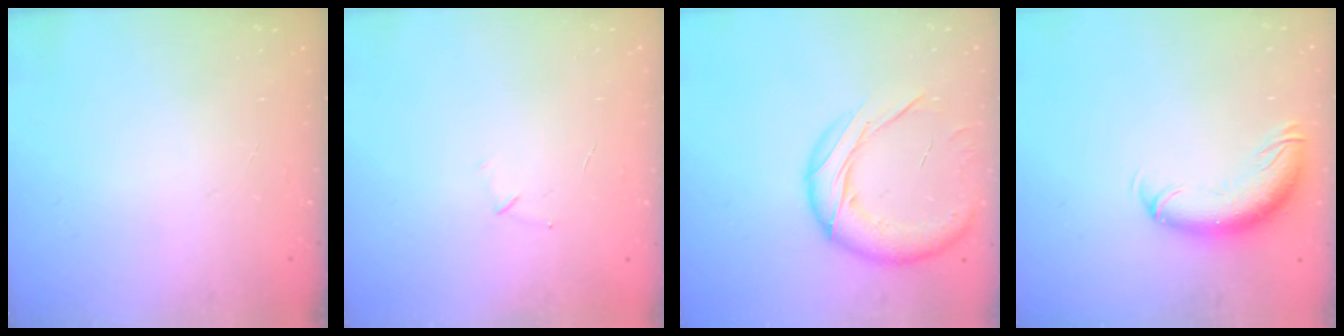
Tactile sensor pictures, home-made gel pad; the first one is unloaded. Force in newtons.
{"total": 3.8, "press": 3.7, "slide": 1.0}
{"total": 18.1, "press": 17.9, "slide": 2.8}
{"total": 11.2, "press": 10.8, "slide": 2.9}